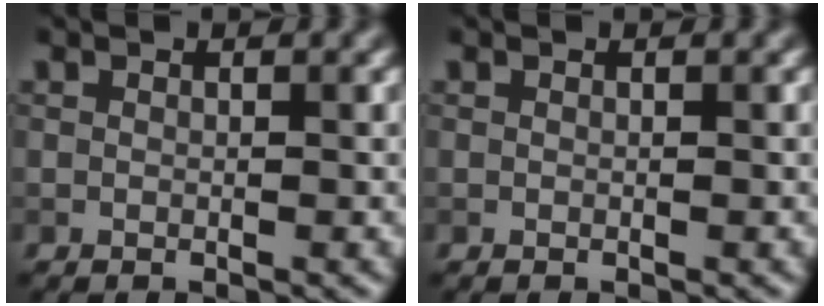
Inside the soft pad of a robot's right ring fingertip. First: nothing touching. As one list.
[{"total": 0.0}]